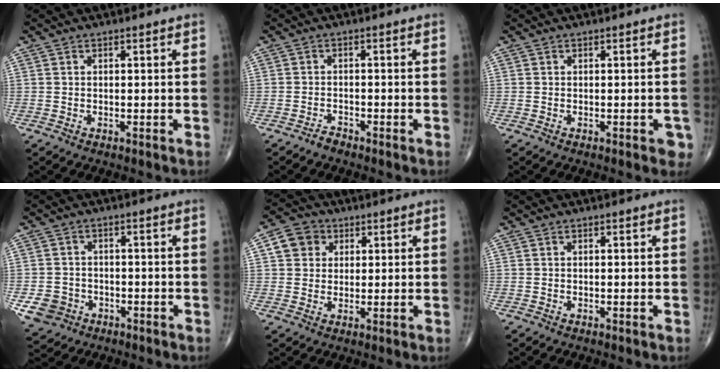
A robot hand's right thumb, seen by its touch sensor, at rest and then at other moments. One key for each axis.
{"total": 1.4, "fx": -1.3, "fy": 0.4, "fz": 0.1, "tx": -0.003, "ty": 0.000, "tz": -0.027}
{"total": 2.6, "fx": -1.0, "fy": 1.1, "fz": 2.1, "tx": -0.010, "ty": 0.000, "tz": -0.012}
{"total": 5.8, "fx": -2.3, "fy": 5.1, "fz": 1.6, "tx": -0.022, "ty": 0.014, "tz": -0.033}
{"total": 6.2, "fx": 1.9, "fy": 5.4, "fz": 2.4, "tx": -0.023, "ty": 0.003, "tz": 0.028}
{"total": 0.0}